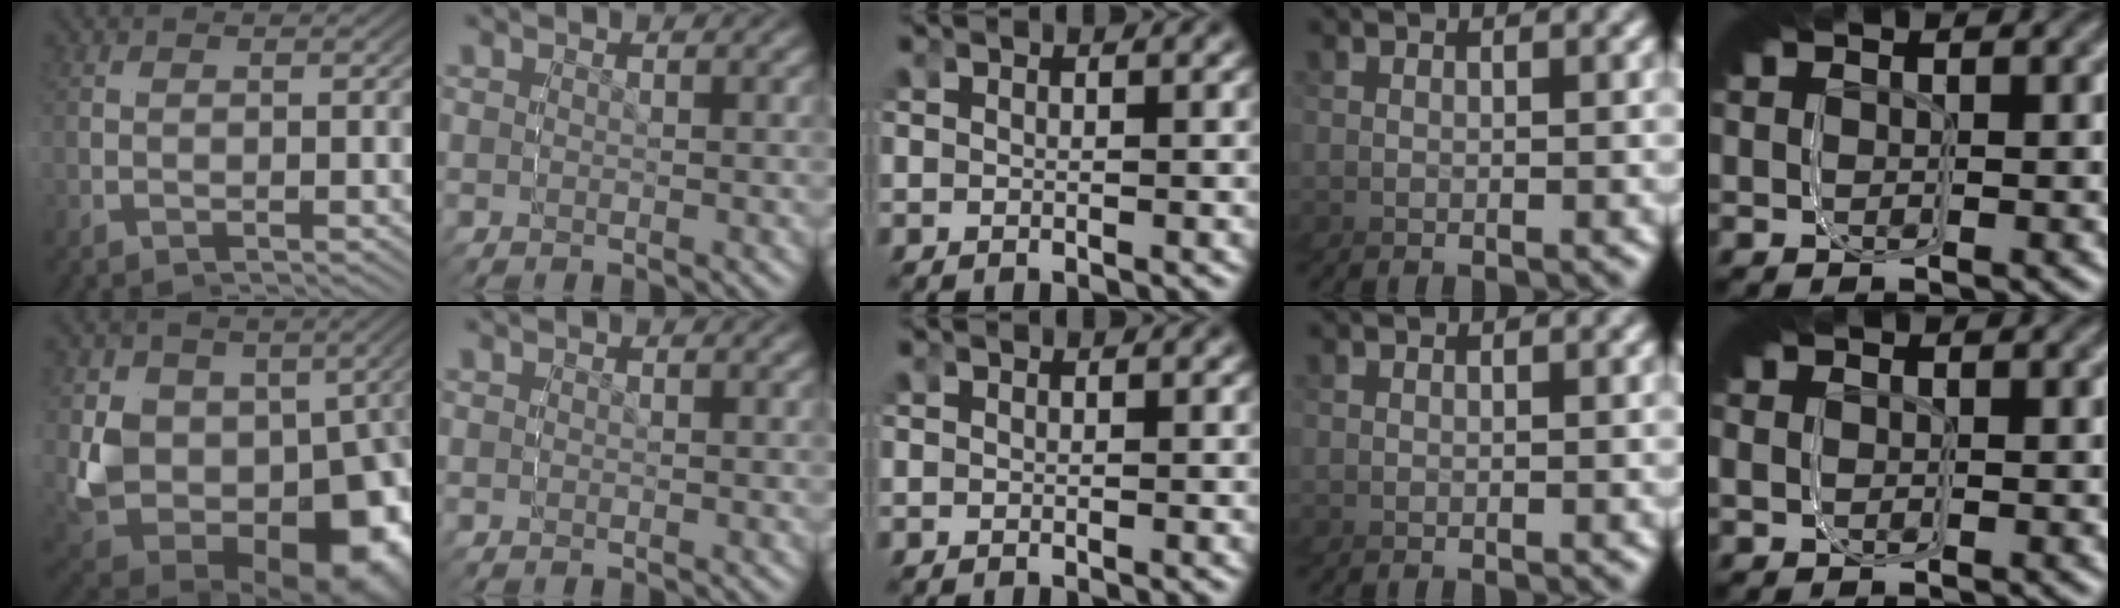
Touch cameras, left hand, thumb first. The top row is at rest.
{"thumb": {"total": 19.0, "force": [-0.5, 14.4, 12.4], "torque": [-0.221, -0.016, -0.026]}, "little": {"total": 0.7, "force": [-0.2, 0.6, 0.2], "torque": [0.000, -0.003, -0.003]}}